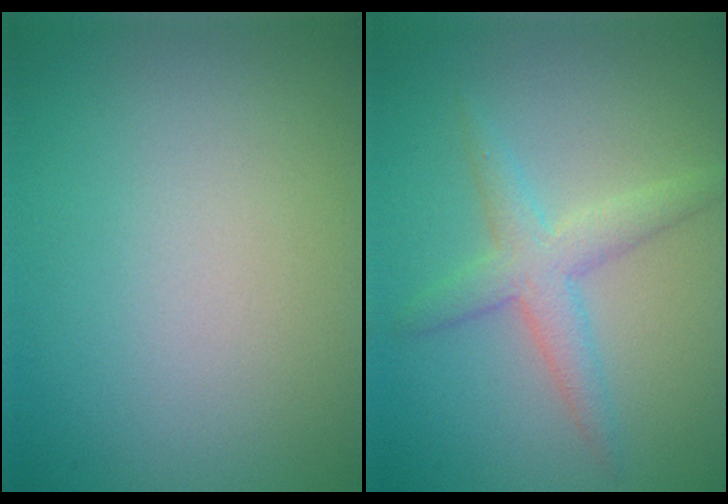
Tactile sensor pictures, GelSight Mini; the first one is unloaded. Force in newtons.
{"total": 3.2, "press": 3.2, "slide": 0.0}